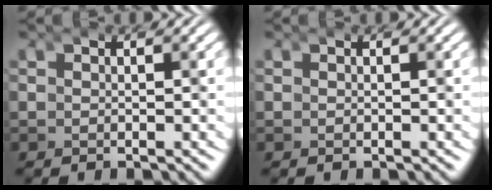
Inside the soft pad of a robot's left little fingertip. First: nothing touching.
{"total": 0.0}